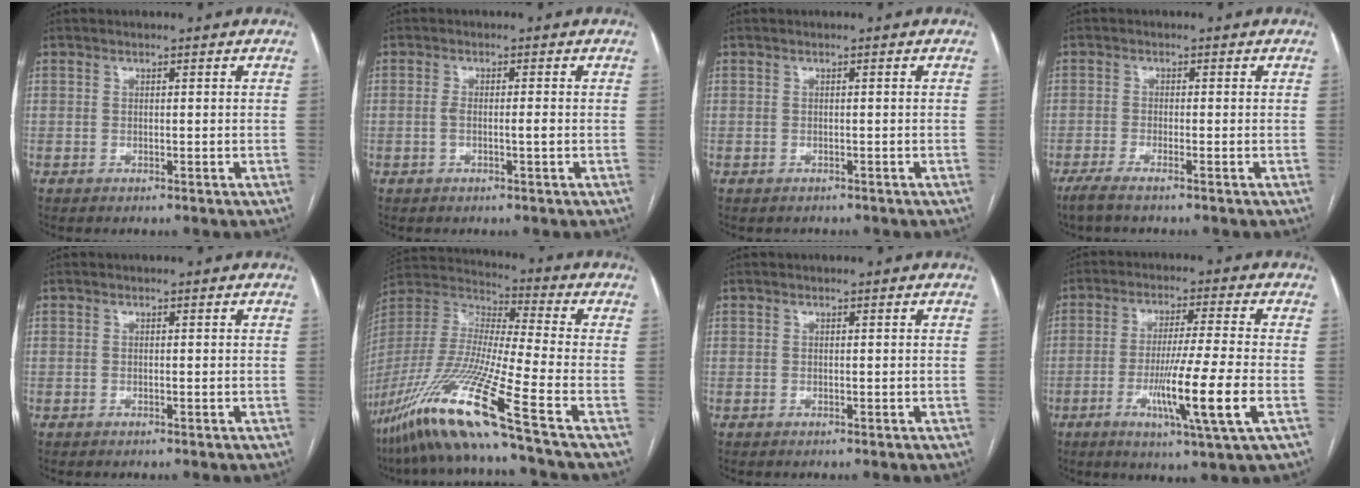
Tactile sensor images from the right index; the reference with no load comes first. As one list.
[{"total": 2.2, "force": [-0.5, 0.2, 2.1], "torque": [-0.043, 0.003, -0.008]}, {"total": 0.8, "force": [-0.7, 0.5, 0.1], "torque": [-0.007, 0.001, -0.009]}, {"total": 3.6, "force": [-2.7, -0.1, 2.3], "torque": [-0.038, -0.005, -0.051]}, {"total": 0.0}, {"total": 20.4, "force": [-13.4, -2.1, 15.3], "torque": [-0.347, -0.050, -0.259]}, {"total": 0.0}, {"total": 12.0, "force": [-3.5, -1.2, 11.4], "torque": [-0.207, -0.026, -0.066]}]